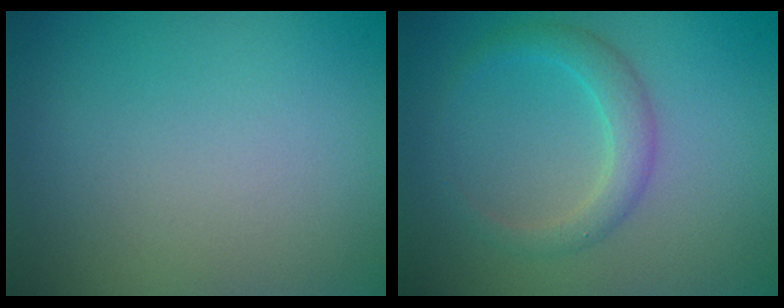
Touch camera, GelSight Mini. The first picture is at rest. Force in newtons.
{"total": 2.3, "press": 2.3, "slide": 0.1}